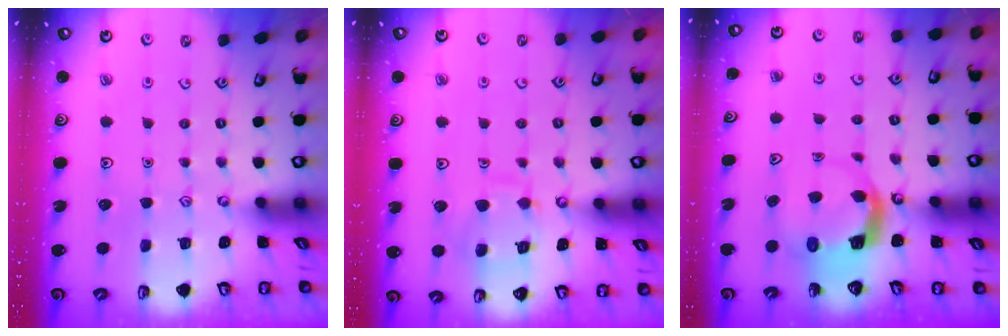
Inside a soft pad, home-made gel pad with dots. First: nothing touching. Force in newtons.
{"total": 9.5, "press": 9.5, "slide": 0.9}
{"total": 5.7, "press": 5.6, "slide": 0.5}